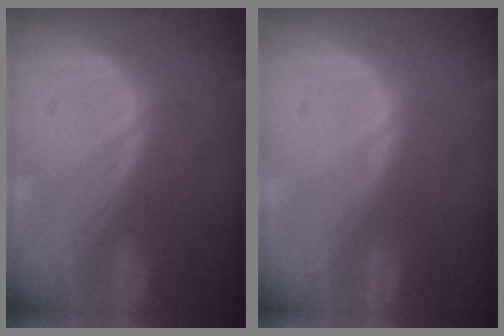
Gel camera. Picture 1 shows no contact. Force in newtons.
{"total": 0.0}